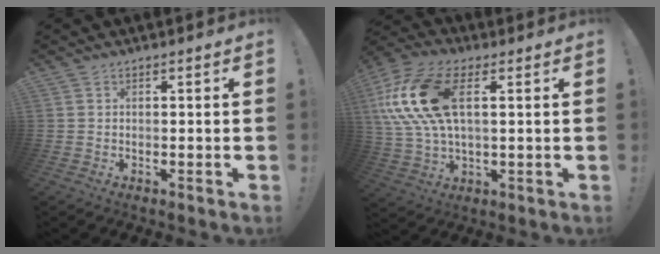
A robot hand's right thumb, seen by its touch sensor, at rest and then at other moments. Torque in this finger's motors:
{"motor_torque": [1.19, 1.59, 1.65, 0.66, 0.76]}